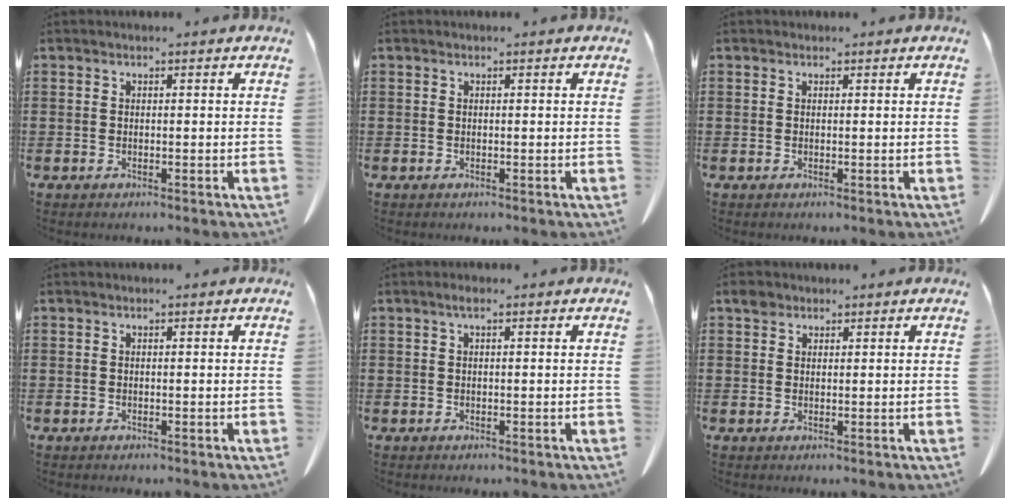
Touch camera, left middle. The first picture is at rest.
{"total": 0.0}
{"total": 0.0}
{"total": 0.0}
{"total": 0.9, "force": [0.2, 0.1, 0.9], "torque": [-0.017, 0.001, 0.004]}
{"total": 2.0, "force": [1.5, 1.1, 0.7], "torque": [-0.018, 0.003, 0.030]}